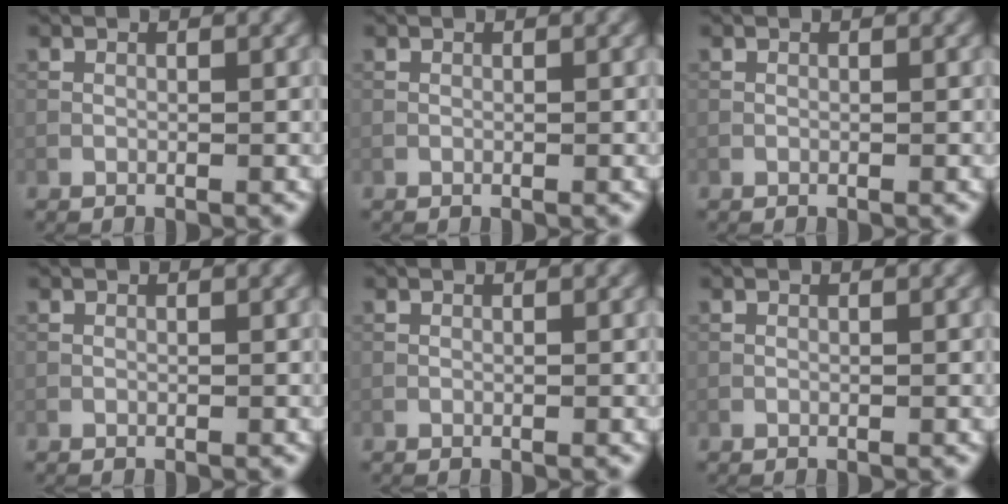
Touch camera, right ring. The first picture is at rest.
{"total": 0.0}
{"total": 0.0}
{"total": 0.0}
{"total": 0.0}
{"total": 0.0}